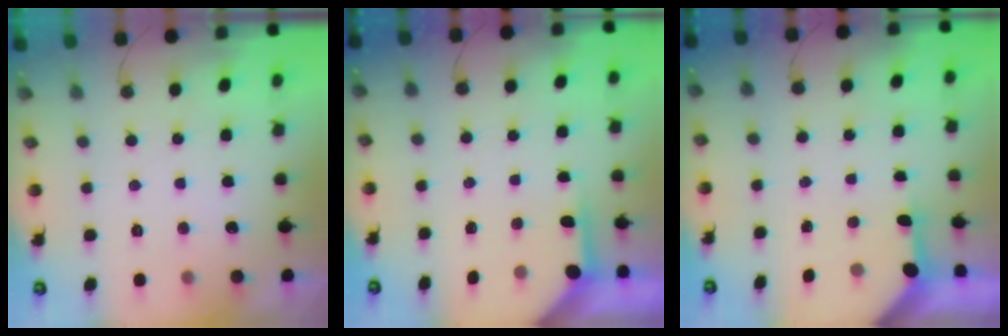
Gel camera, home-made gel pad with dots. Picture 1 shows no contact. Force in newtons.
{"total": 4.0, "press": 3.9, "slide": 0.3}
{"total": 3.2, "press": 3.2, "slide": 0.3}